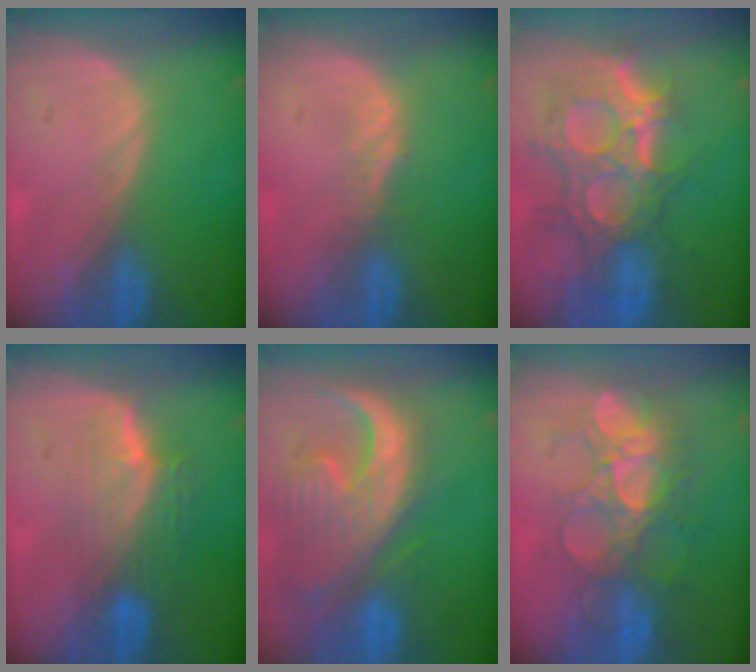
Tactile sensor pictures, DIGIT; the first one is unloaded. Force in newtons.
{"total": 1.4, "press": 1.4, "slide": 0.1}
{"total": 12.0, "press": 10.8, "slide": 5.4}
{"total": 7.6, "press": 6.8, "slide": 3.3}
{"total": 13.5, "press": 11.5, "slide": 7.0}
{"total": 9.1, "press": 8.9, "slide": 1.9}